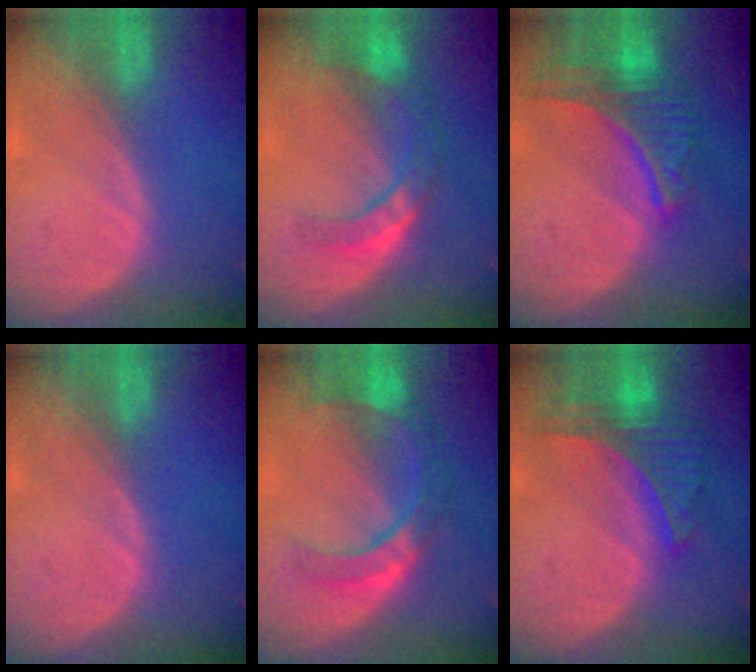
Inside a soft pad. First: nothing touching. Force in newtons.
{"total": 7.2, "press": 6.4, "slide": 3.3}
{"total": 9.0, "press": 7.9, "slide": 4.3}
{"total": 0.0}
{"total": 7.1, "press": 7.0, "slide": 0.9}
{"total": 7.8, "press": 6.9, "slide": 3.6}